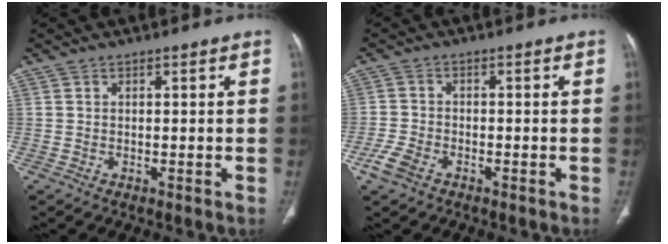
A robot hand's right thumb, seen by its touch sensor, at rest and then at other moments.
{"total": 4.3, "force": [-2.6, 2.4, 2.5], "torque": [-0.063, 0.007, -0.050]}